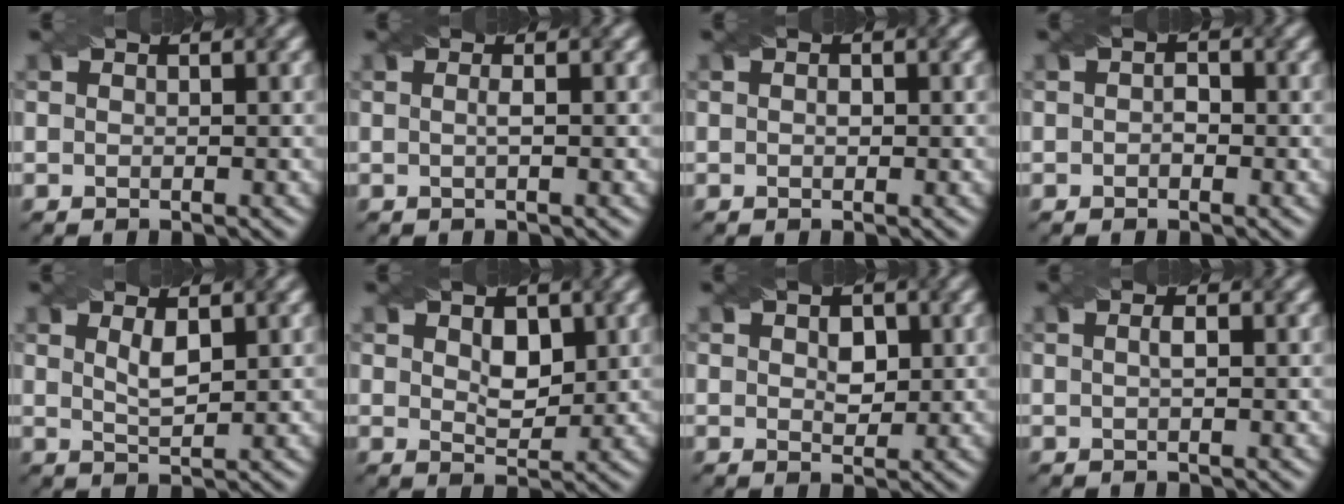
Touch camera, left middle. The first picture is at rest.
{"total": 1.0, "force": [0.0, 0.2, 0.9], "torque": [-0.016, -0.002, -0.004]}
{"total": 0.7, "force": [0.0, 0.4, 0.5], "torque": [-0.010, 0.000, 0.000]}
{"total": 1.2, "force": [-0.2, 0.8, 0.8], "torque": [-0.016, 0.000, -0.005]}
{"total": 2.0, "force": [0.9, 0.6, 1.7], "torque": [-0.033, -0.003, 0.020]}
{"total": 2.9, "force": [1.0, 1.8, 2.1], "torque": [-0.038, -0.004, 0.021]}
{"total": 2.1, "force": [0.5, 1.4, 1.5], "torque": [-0.024, -0.004, 0.012]}
{"total": 0.9, "force": [0.1, 0.2, 0.9], "torque": [-0.019, 0.003, 0.002]}